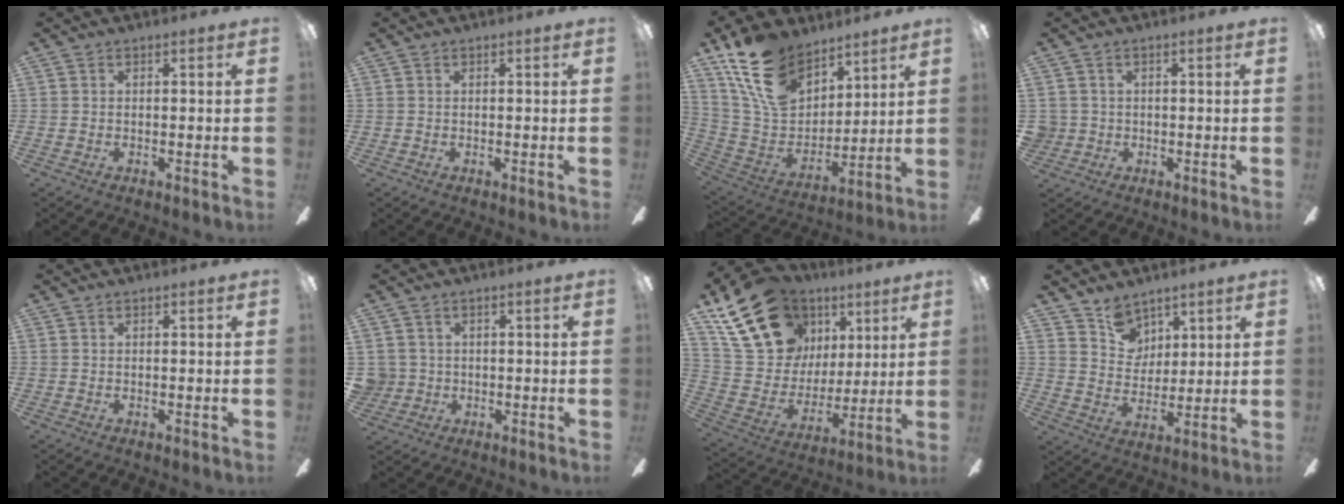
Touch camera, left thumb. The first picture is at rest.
{"total": 0.0}
{"total": 19.4, "force": [12.6, 11.4, 9.5], "torque": [-0.204, -0.056, 0.238]}
{"total": 2.6, "force": [0.2, 2.6, 0.1], "torque": [-0.008, 0.007, 0.002]}
{"total": 0.0}
{"total": 4.0, "force": [0.6, 3.9, 0.3], "torque": [-0.017, 0.008, 0.011]}
{"total": 23.7, "force": [12.9, 16.2, 11.6], "torque": [-0.214, -0.048, 0.249]}
{"total": 8.7, "force": [6.4, 5.8, 1.3], "torque": [-0.020, -0.038, 0.123]}